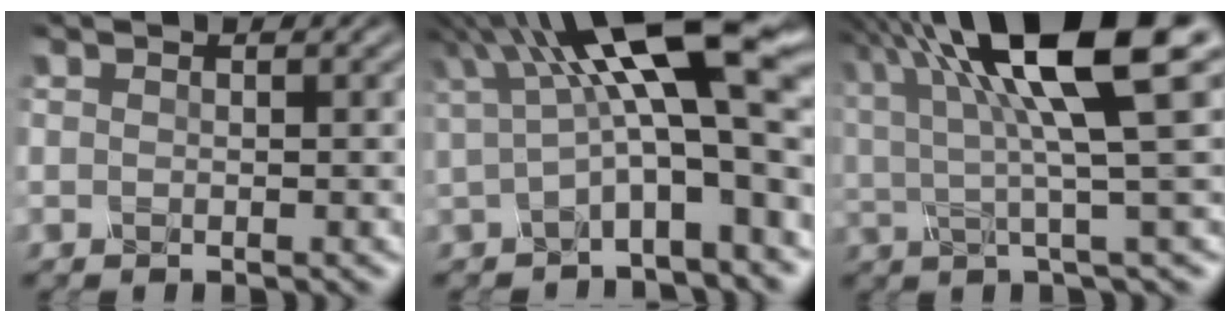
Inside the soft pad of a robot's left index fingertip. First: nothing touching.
{"total": 13.6, "force": [3.1, 3.9, 12.6], "torque": [-0.188, 0.018, 0.048]}
{"total": 12.3, "force": [5.0, 2.7, 10.9], "torque": [-0.171, 0.016, 0.079]}